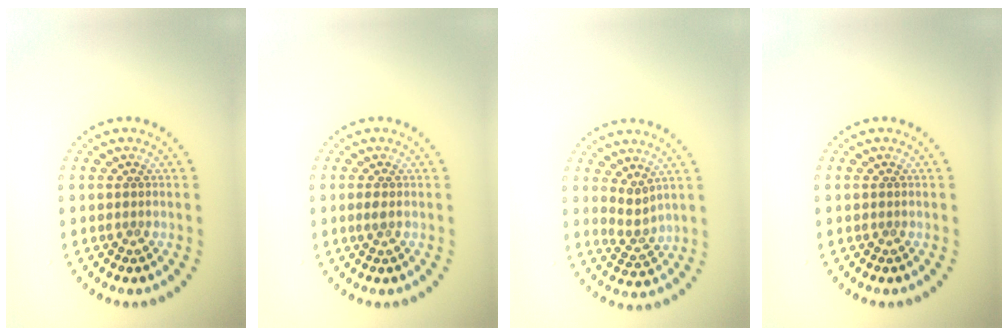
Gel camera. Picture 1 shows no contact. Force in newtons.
{"total": 0.8, "press": 0.8, "slide": 0.3}
{"total": 2.0, "press": 1.5, "slide": 1.3}
{"total": 0.0}